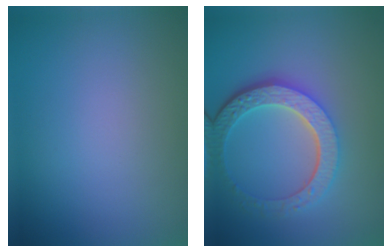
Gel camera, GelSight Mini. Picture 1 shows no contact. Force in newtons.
{"total": 6.0, "press": 4.4, "slide": 4.0}